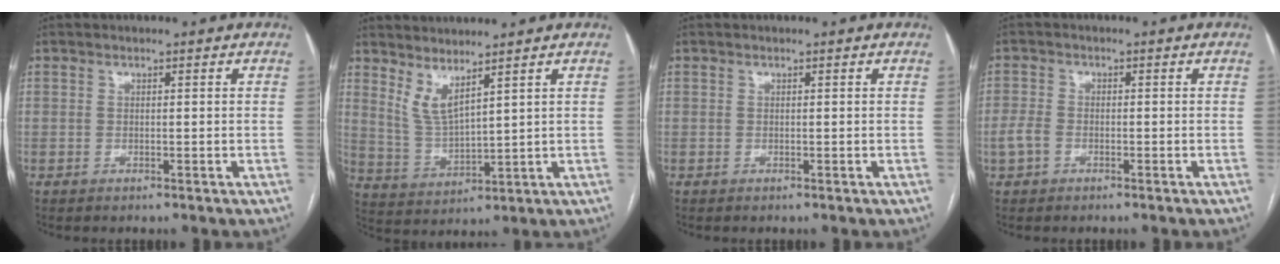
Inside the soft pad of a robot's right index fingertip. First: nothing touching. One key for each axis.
{"total": 5.2, "fx": 3.9, "fy": 0.6, "fz": 3.4, "tx": -0.079, "ty": -0.022, "tz": 0.092}
{"total": 0.0}
{"total": 2.7, "fx": -1.2, "fy": 1.7, "fz": 1.7, "tx": -0.045, "ty": 0.004, "tz": -0.021}